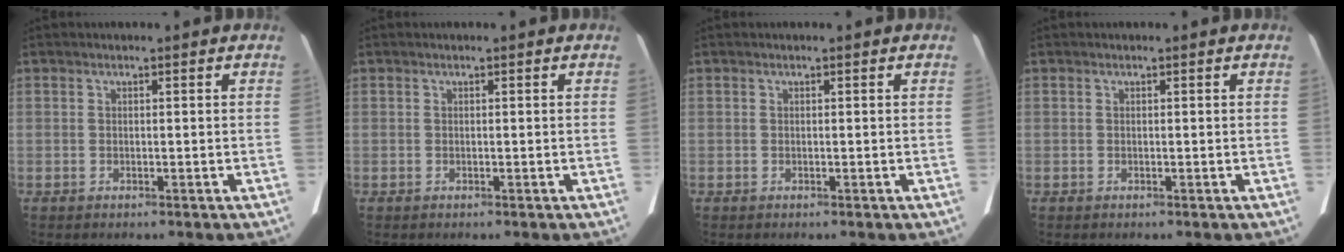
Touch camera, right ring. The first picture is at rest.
{"total": 0.0}
{"total": 0.0}
{"total": 0.0}